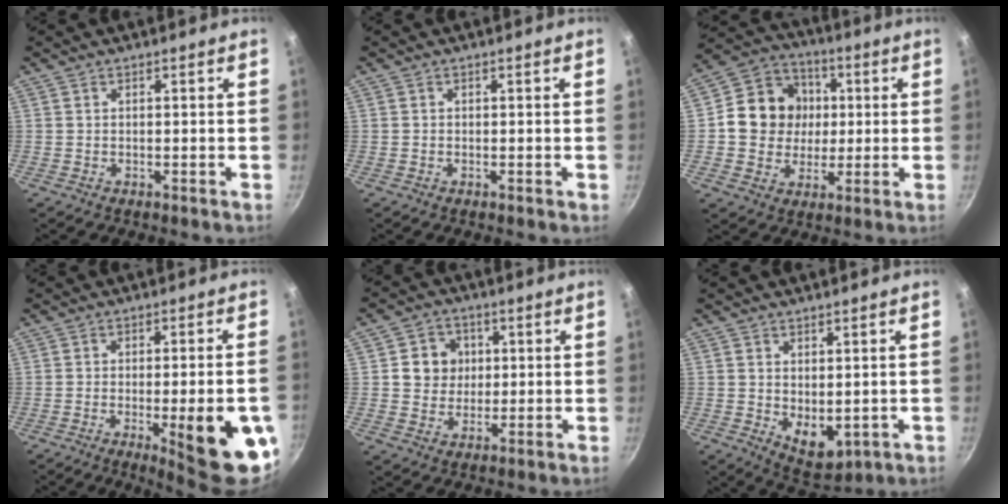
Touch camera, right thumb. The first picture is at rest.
{"total": 0.0}
{"total": 13.7, "force": [1.2, 12.4, 5.7], "torque": [-0.067, 0.018, 0.011]}
{"total": 16.9, "force": [-5.1, 4.2, 15.5], "torque": [-0.168, 0.009, -0.058]}
{"total": 7.3, "force": [1.2, 6.7, 2.6], "torque": [-0.005, 0.004, 0.016]}
{"total": 6.6, "force": [0.1, 4.2, 5.1], "torque": [-0.057, -0.017, 0.019]}